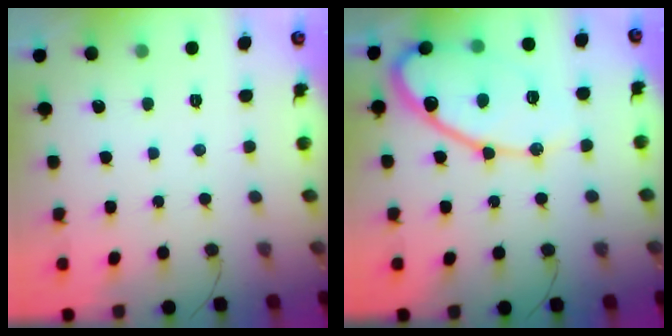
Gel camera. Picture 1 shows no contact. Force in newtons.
{"total": 16.4, "press": 16.3, "slide": 1.4}